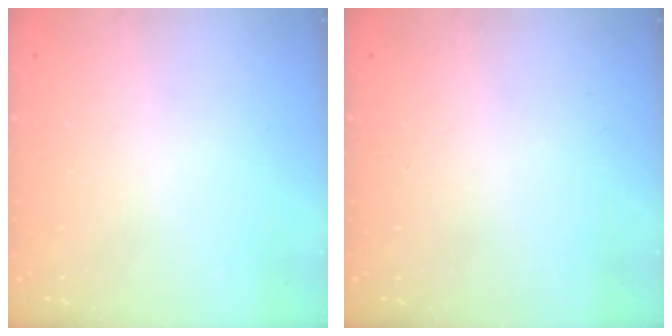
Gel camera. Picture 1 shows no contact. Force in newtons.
{"total": 0.0}